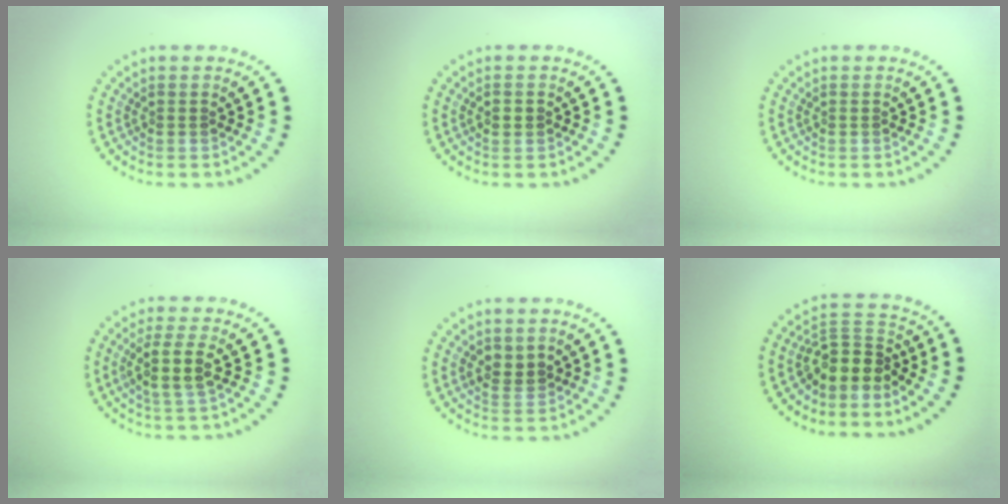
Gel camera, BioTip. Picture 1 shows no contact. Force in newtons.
{"total": 1.4, "press": 1.4, "slide": 0.1}
{"total": 0.0}
{"total": 2.8, "press": 2.4, "slide": 1.5}
{"total": 1.9, "press": 1.8, "slide": 0.5}
{"total": 3.5, "press": 2.7, "slide": 2.2}